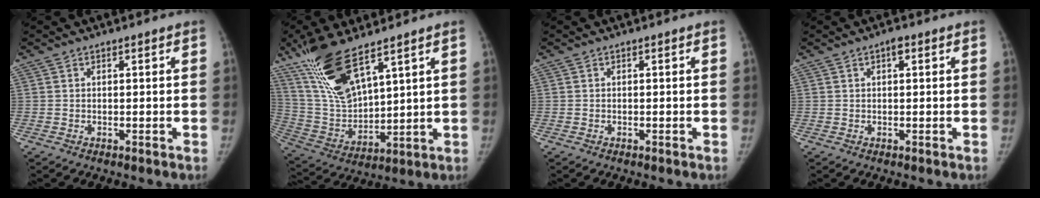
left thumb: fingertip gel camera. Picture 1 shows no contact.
{"total": 16.2, "force": [10.6, 4.9, 11.3], "torque": [-0.214, -0.049, 0.221]}
{"total": 0.0}
{"total": 1.6, "force": [0.7, 0.8, 1.1], "torque": [-0.012, 0.001, 0.008]}